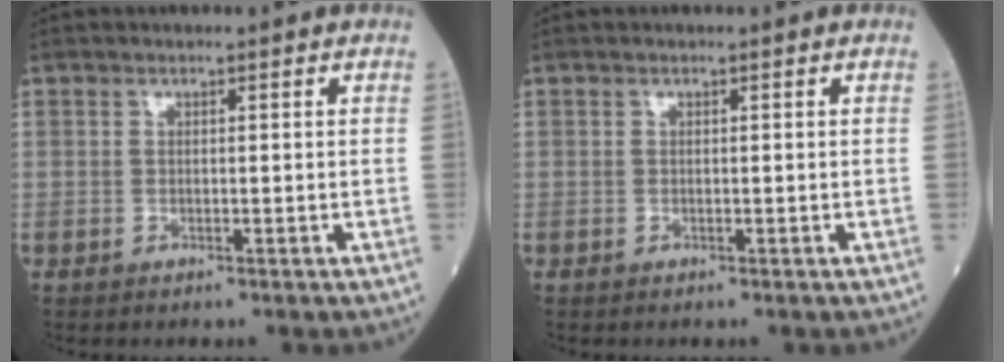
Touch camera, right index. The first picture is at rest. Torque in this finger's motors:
{"motor_torque": [0.03, 0.03, 0.00, -0.01]}